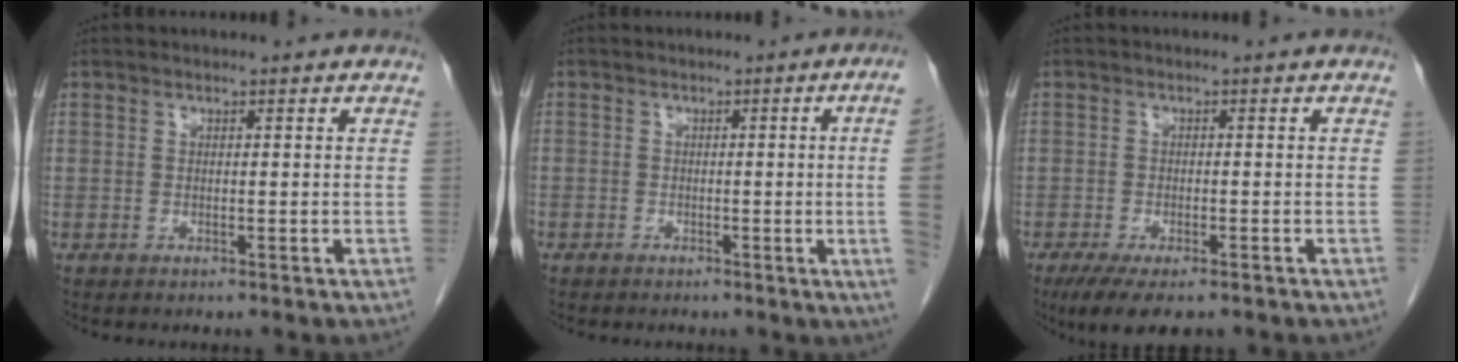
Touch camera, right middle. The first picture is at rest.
{"total": 5.8, "force": [-0.6, -1.9, 5.5], "torque": [-0.046, -0.008, -0.010]}
{"total": 6.8, "force": [-4.9, 2.1, 4.1], "torque": [-0.062, -0.012, -0.077]}